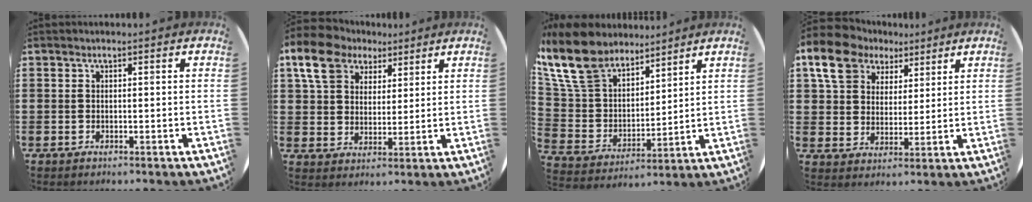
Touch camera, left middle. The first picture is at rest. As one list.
[{"total": 8.5, "force": [5.8, 5.5, 2.9], "torque": [-0.071, 0.002, 0.107]}, {"total": 13.1, "force": [10.8, 5.8, 4.5], "torque": [-0.151, -0.051, 0.203]}, {"total": 9.3, "force": [6.4, 6.1, 3.0], "torque": [-0.079, -0.003, 0.117]}]